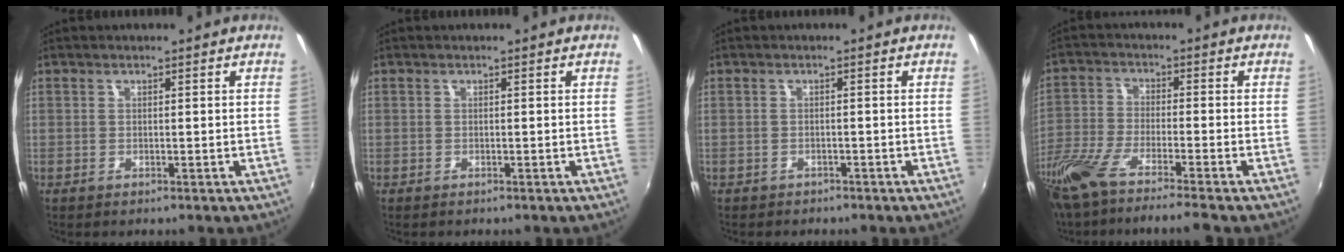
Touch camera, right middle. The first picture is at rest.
{"total": 0.0}
{"total": 1.8, "force": [-1.3, 1.1, 0.2], "torque": [-0.010, -0.002, -0.019]}
{"total": 13.6, "force": [-11.0, 0.6, 7.9], "torque": [-0.175, -0.047, -0.201]}